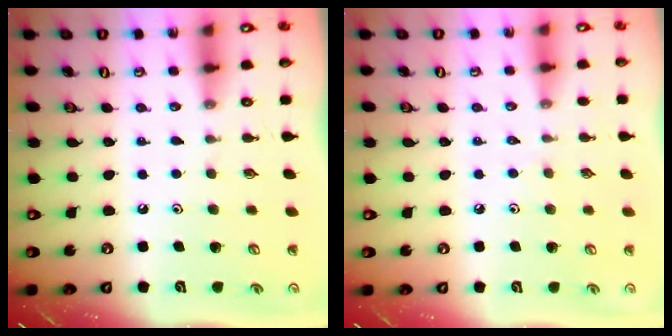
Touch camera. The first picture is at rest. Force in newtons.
{"total": 2.6, "press": 2.5, "slide": 0.6}